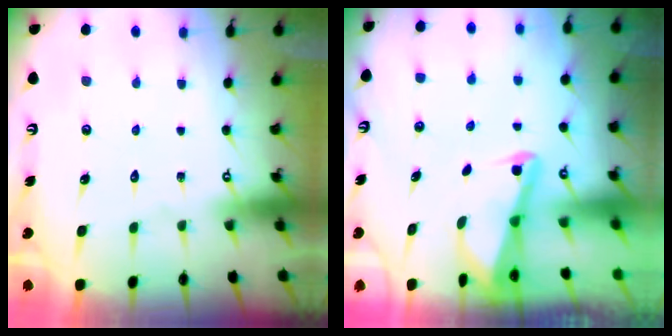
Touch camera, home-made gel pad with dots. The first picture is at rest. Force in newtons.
{"total": 2.3, "press": 2.2, "slide": 0.4}